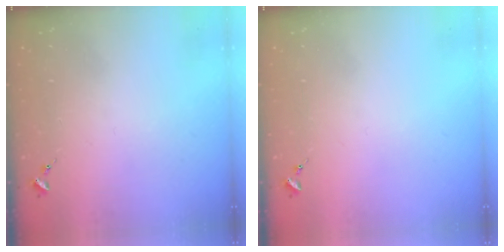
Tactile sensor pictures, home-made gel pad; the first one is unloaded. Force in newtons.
{"total": 0.0}